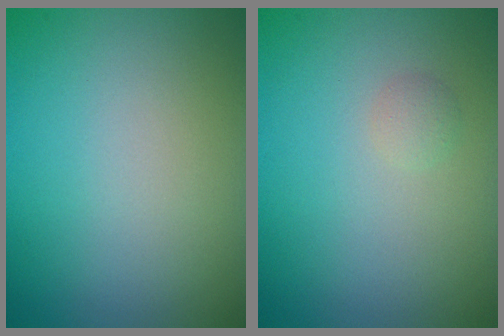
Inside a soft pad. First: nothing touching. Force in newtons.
{"total": 0.7, "press": 0.7, "slide": 0.0}